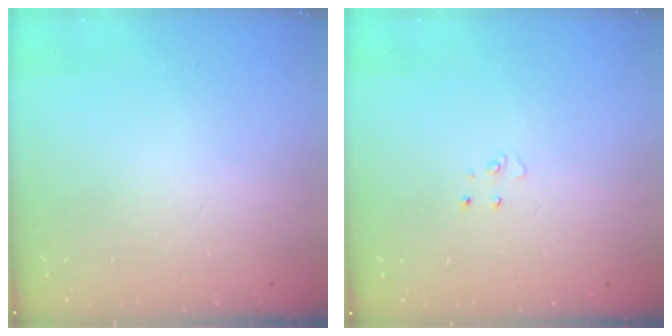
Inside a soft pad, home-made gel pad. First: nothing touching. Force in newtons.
{"total": 2.9, "press": 2.9, "slide": 0.2}